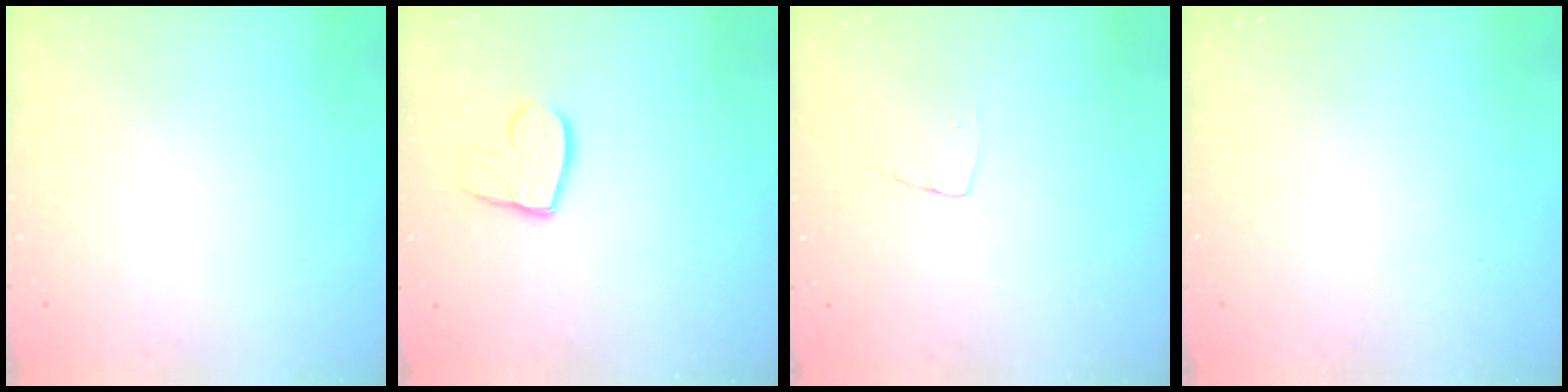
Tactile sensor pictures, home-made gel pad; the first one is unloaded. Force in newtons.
{"total": 10.0, "press": 9.9, "slide": 0.7}
{"total": 3.5, "press": 3.5, "slide": 0.3}
{"total": 0.0}